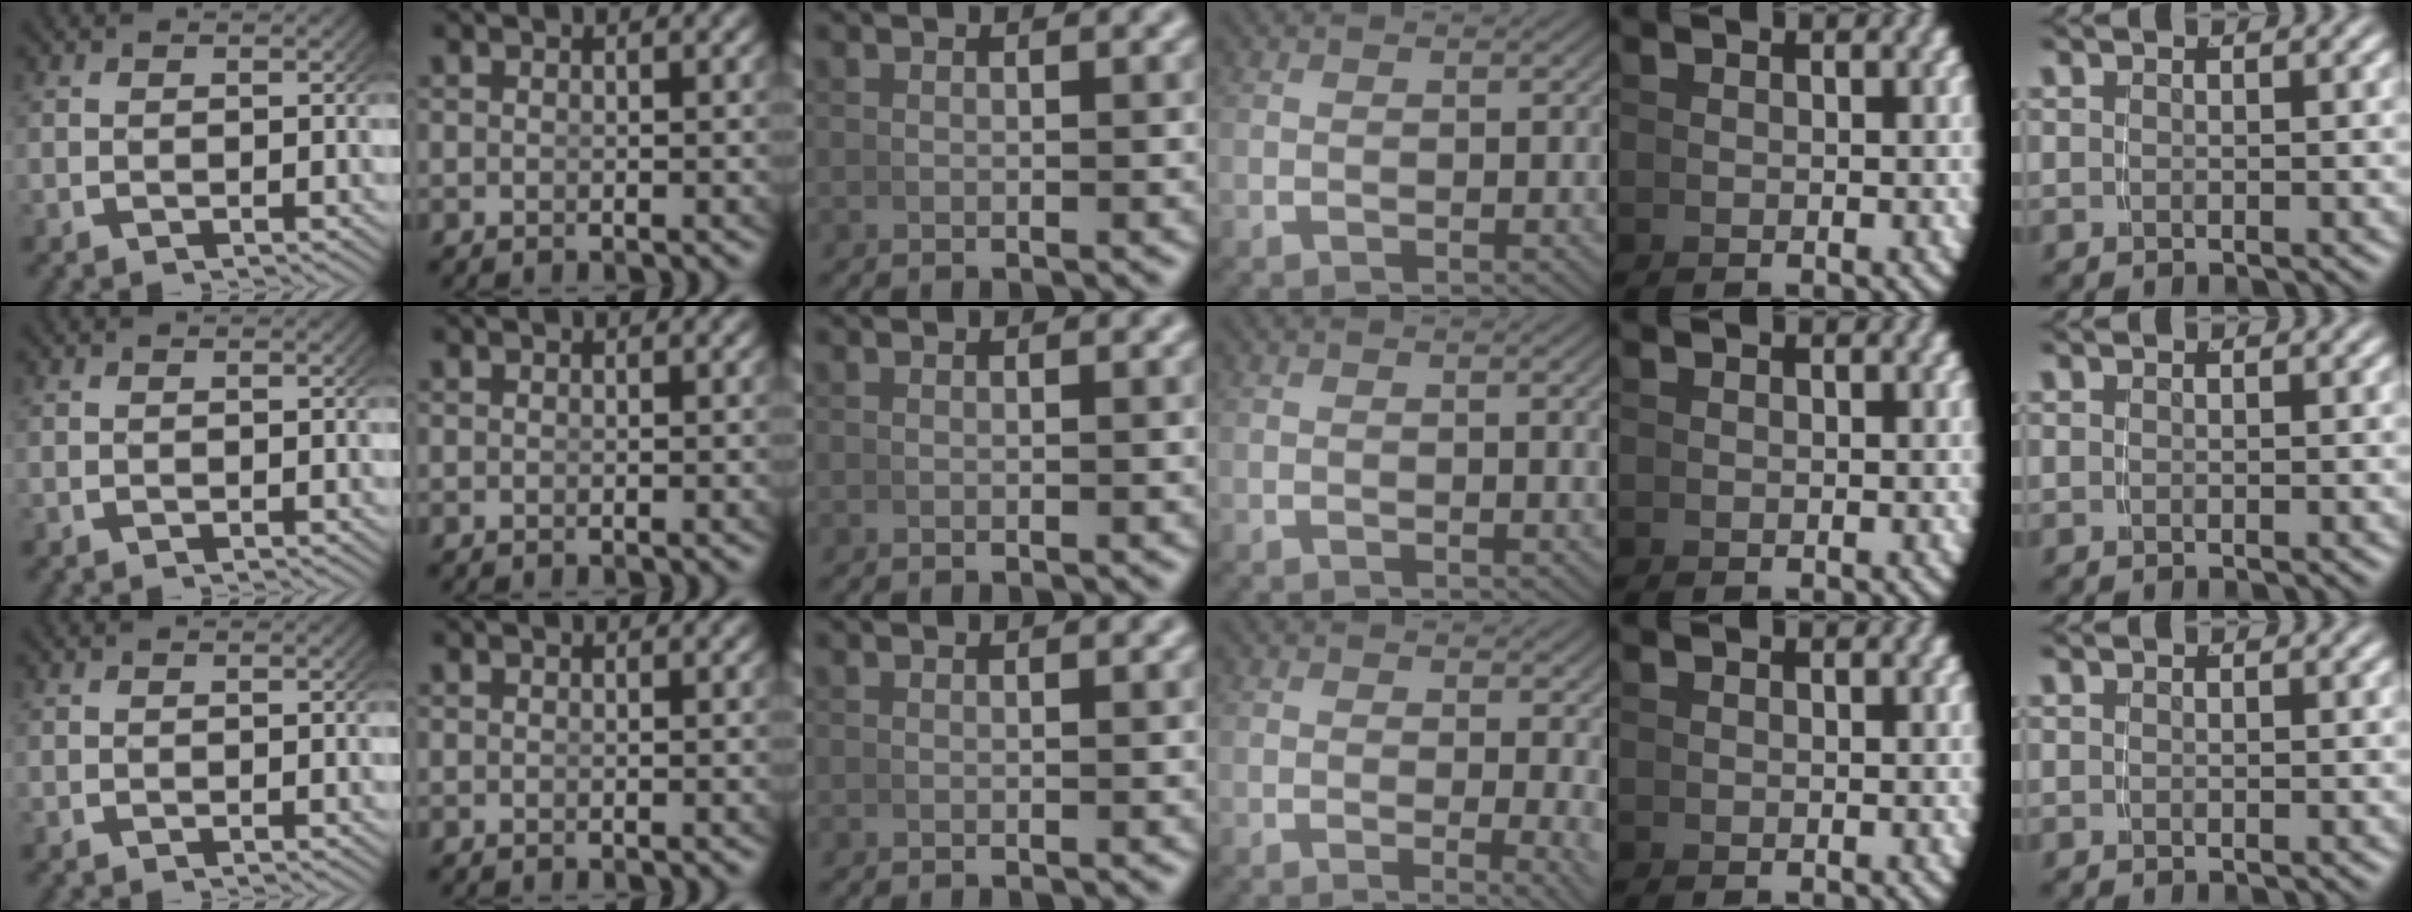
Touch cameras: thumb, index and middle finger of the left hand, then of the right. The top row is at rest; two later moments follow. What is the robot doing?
{"motion": "lift_and_place", "object": "dispenser bottle"}